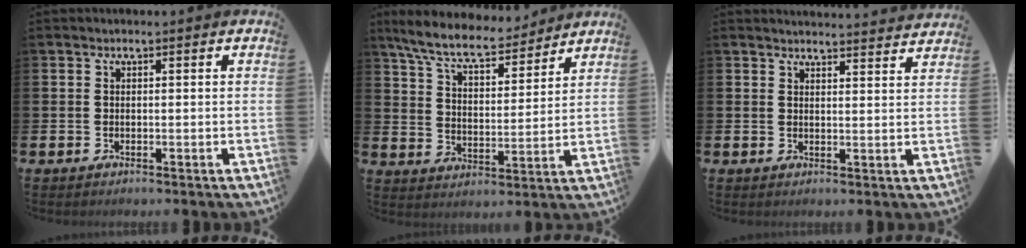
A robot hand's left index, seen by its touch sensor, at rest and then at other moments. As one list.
[{"total": 8.5, "force": [7.7, 1.6, 3.1], "torque": [-0.094, -0.039, 0.138]}, {"total": 3.4, "force": [3.4, 0.0, -0.1], "torque": [0.006, -0.027, 0.059]}]